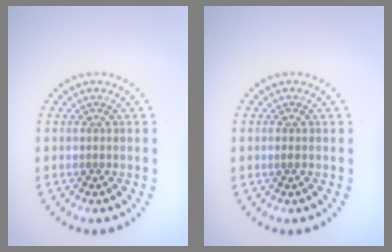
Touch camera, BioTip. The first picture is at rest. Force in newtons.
{"total": 0.8, "press": 0.8, "slide": 0.1}